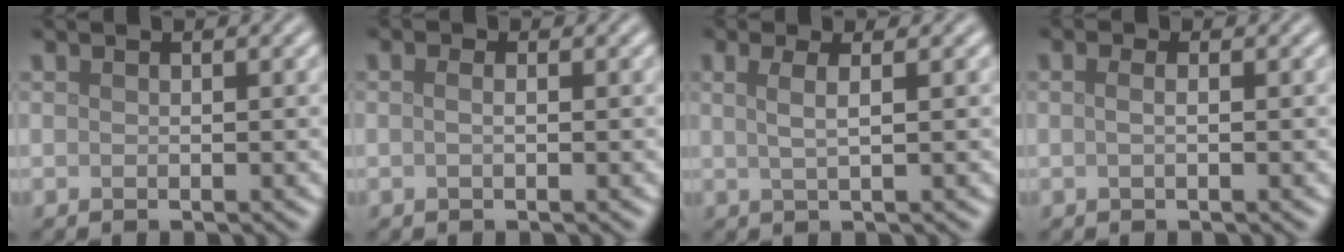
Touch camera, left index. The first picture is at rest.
{"total": 1.0, "force": [0.2, 0.5, 0.8], "torque": [-0.008, -0.008, -0.008]}
{"total": 2.6, "force": [0.9, 1.1, 2.2], "torque": [-0.029, 0.001, -0.006]}
{"total": 1.3, "force": [0.3, 0.6, 1.1], "torque": [-0.011, -0.003, -0.008]}